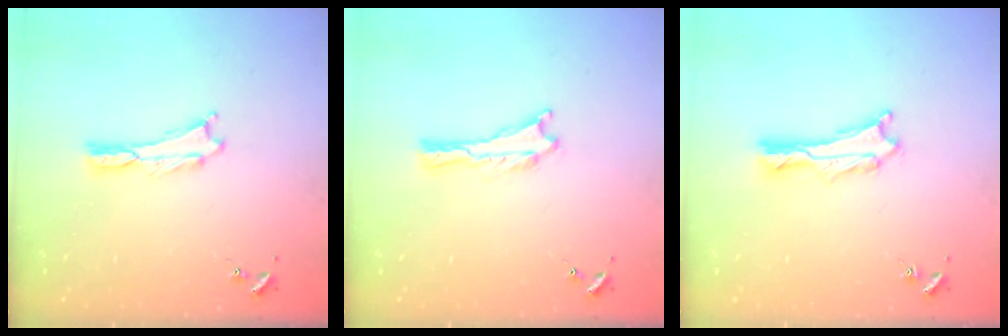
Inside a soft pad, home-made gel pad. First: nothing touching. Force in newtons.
{"total": 0.0}
{"total": 1.1, "press": 1.1, "slide": 0.2}